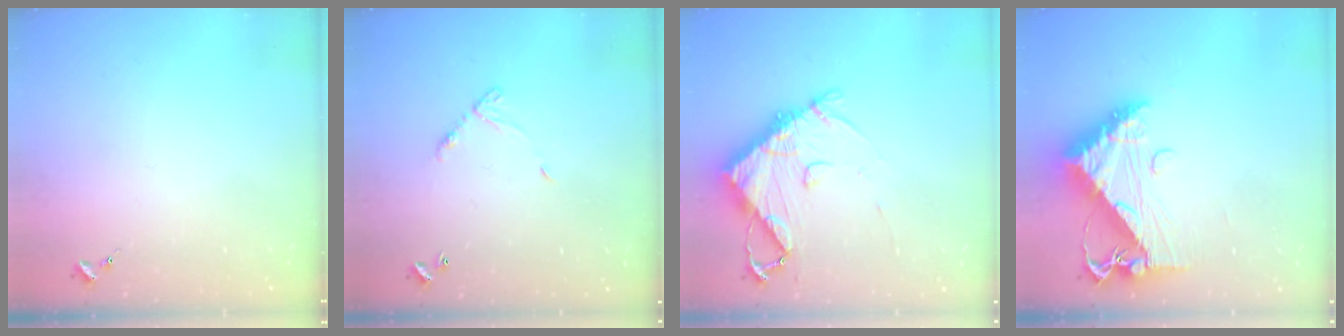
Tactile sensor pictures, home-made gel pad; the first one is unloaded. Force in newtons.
{"total": 6.9, "press": 6.8, "slide": 0.6}
{"total": 11.0, "press": 10.9, "slide": 1.4}
{"total": 12.7, "press": 12.7, "slide": 1.3}